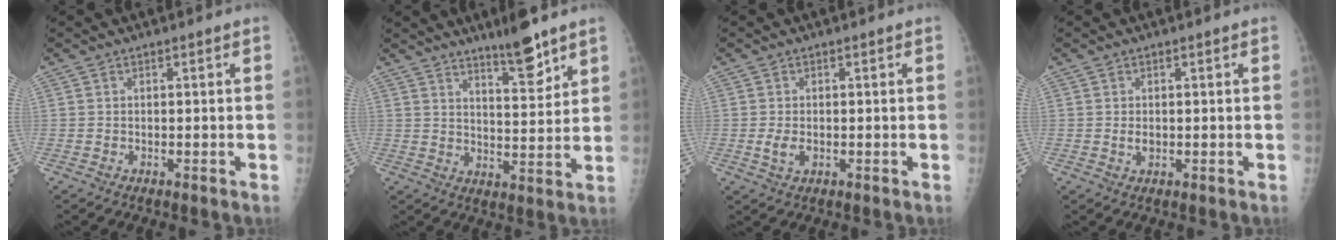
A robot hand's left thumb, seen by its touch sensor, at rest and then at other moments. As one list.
[{"total": 8.0, "force": [6.2, 1.5, 4.9], "torque": [-0.066, -0.051, 0.103]}, {"total": 2.7, "force": [-0.4, 1.7, 2.1], "torque": [-0.041, -0.004, -0.005]}, {"total": 1.5, "force": [0.1, 1.1, 1.0], "torque": [-0.014, -0.001, 0.005]}]